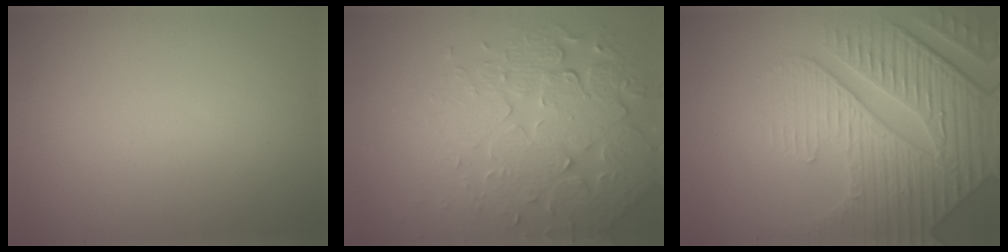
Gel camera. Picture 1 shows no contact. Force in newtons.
{"total": 7.1, "press": 5.2, "slide": 4.8}
{"total": 8.0, "press": 6.2, "slide": 5.1}